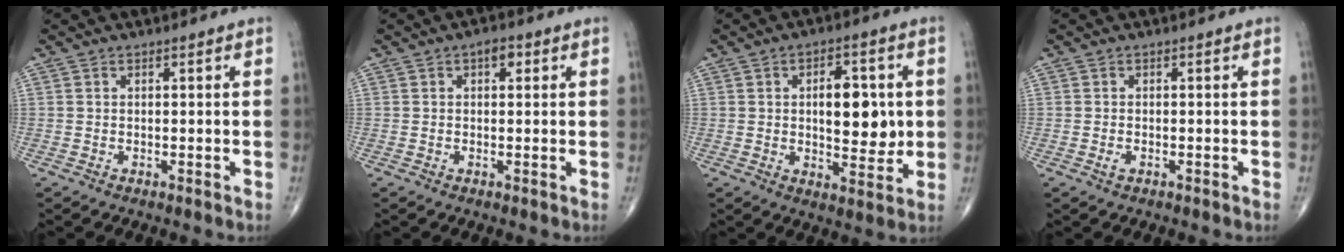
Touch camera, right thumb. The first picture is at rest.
{"total": 2.5, "force": [0.9, 1.4, 1.9], "torque": [-0.018, 0.002, 0.009]}
{"total": 10.8, "force": [1.0, 5.4, 9.3], "torque": [-0.105, -0.010, 0.020]}
{"total": 0.9, "force": [-0.4, 0.5, 0.7], "torque": [-0.017, 0.000, -0.006]}